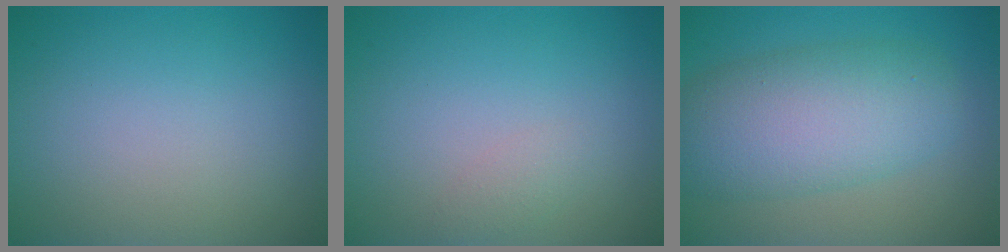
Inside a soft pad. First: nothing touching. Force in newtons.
{"total": 1.0, "press": 1.0, "slide": 0.0}
{"total": 7.5, "press": 7.5, "slide": 0.3}